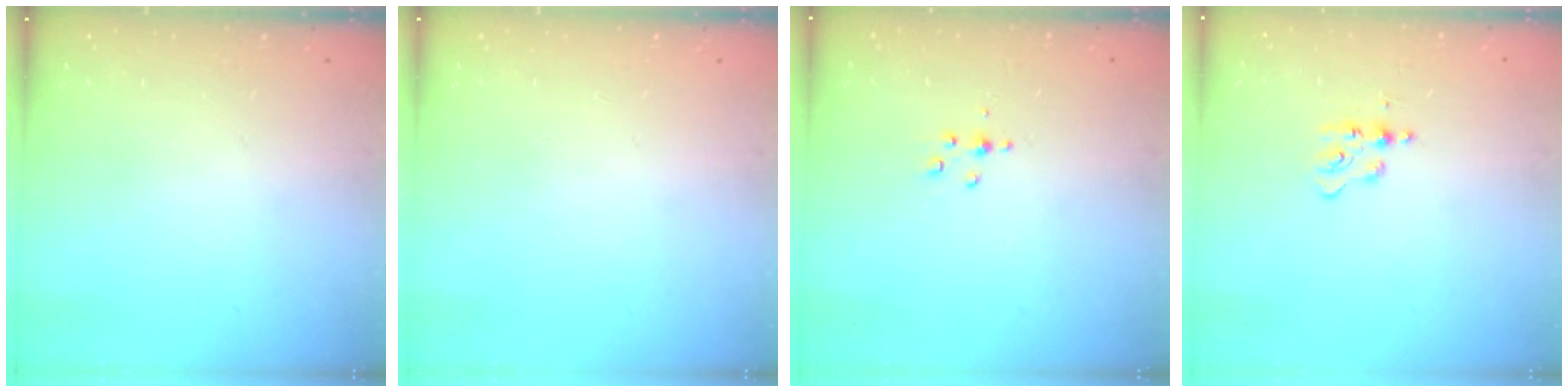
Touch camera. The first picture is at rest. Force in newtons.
{"total": 0.0}
{"total": 3.6, "press": 3.6, "slide": 0.4}
{"total": 5.5, "press": 5.5, "slide": 0.8}